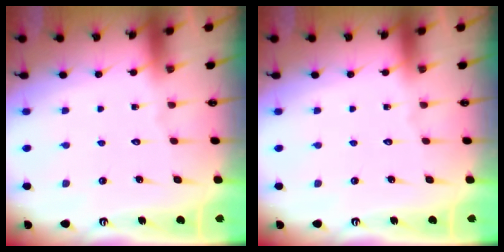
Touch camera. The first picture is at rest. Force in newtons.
{"total": 0.0}